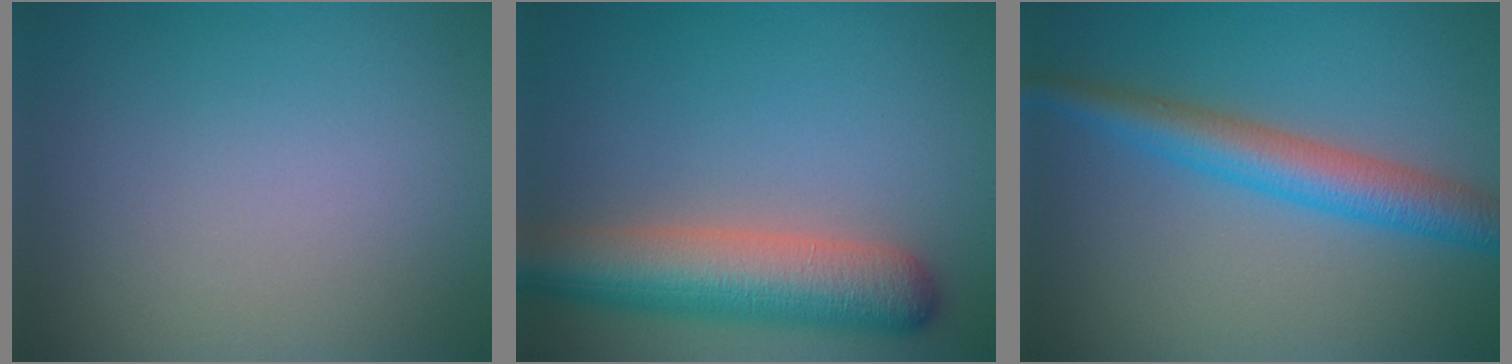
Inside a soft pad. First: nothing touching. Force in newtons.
{"total": 7.4, "press": 7.4, "slide": 0.5}
{"total": 4.9, "press": 4.9, "slide": 0.1}